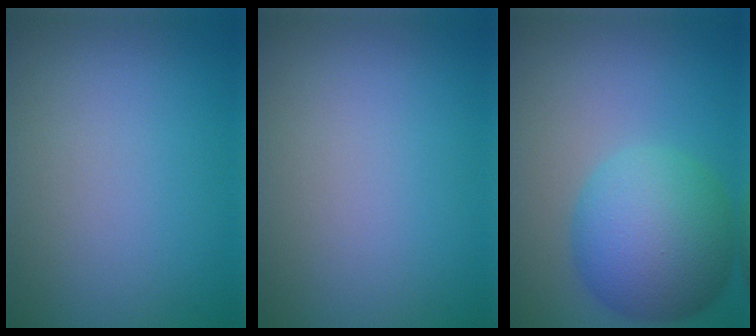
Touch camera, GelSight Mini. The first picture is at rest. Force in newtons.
{"total": 0.0}
{"total": 8.9, "press": 8.9, "slide": 0.2}